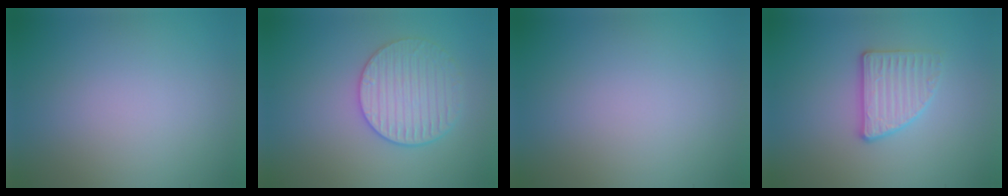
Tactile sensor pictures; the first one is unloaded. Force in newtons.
{"total": 3.6, "press": 3.5, "slide": 0.8}
{"total": 0.0}
{"total": 2.9, "press": 2.8, "slide": 0.7}